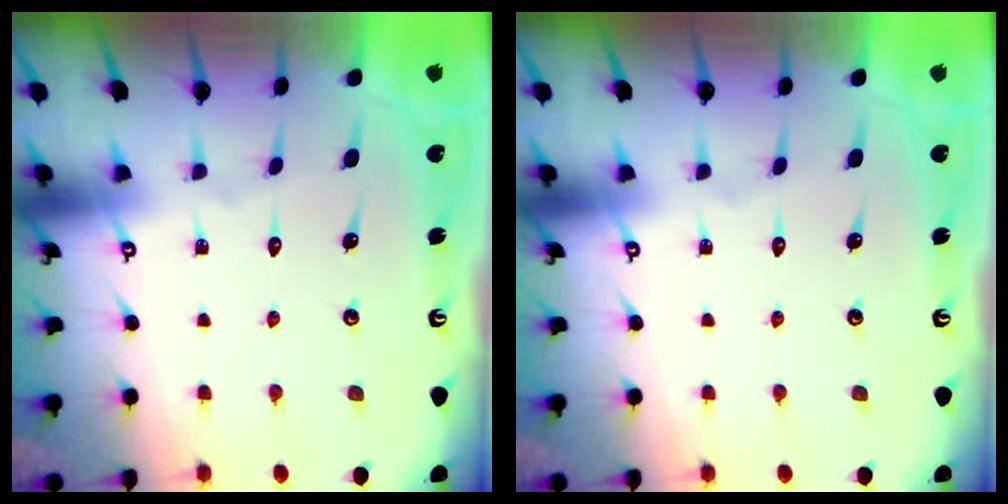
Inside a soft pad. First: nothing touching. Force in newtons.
{"total": 0.0}